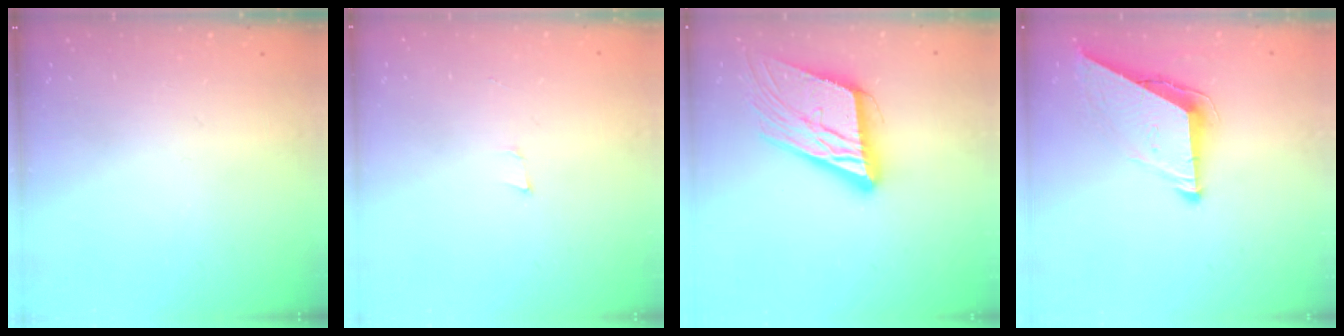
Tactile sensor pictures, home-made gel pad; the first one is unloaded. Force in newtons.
{"total": 3.5, "press": 2.3, "slide": 2.6}
{"total": 18.5, "press": 18.2, "slide": 3.6}
{"total": 8.8, "press": 8.7, "slide": 0.4}